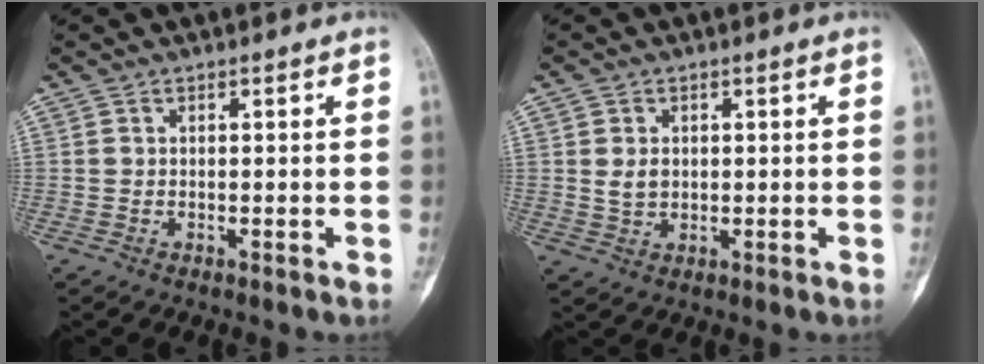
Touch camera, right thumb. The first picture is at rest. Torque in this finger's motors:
{"motor_torque": [-0.07, -0.15, 0.18, 0.01, -0.07]}